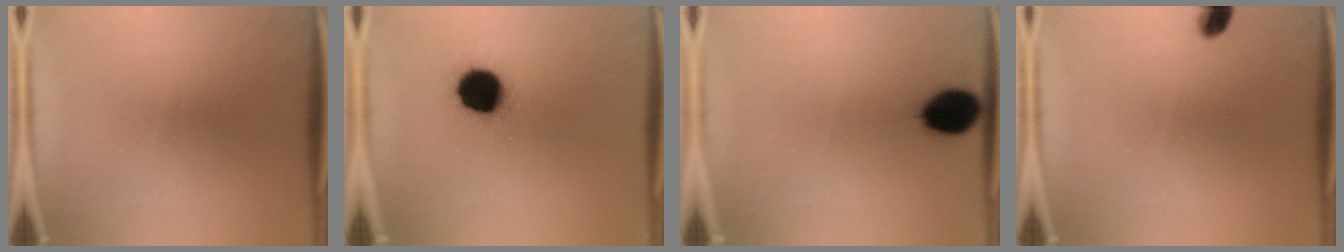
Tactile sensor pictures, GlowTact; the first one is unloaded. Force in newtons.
{"total": 12.6}
{"total": 9.5}
{"total": 2.9}